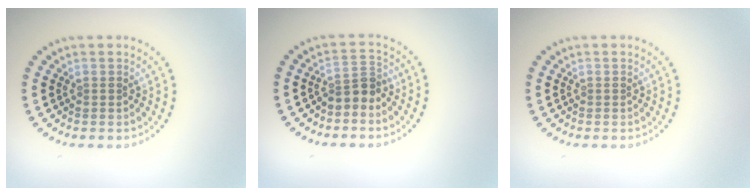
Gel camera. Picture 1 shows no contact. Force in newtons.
{"total": 2.4, "press": 1.9, "slide": 1.4}
{"total": 0.0}